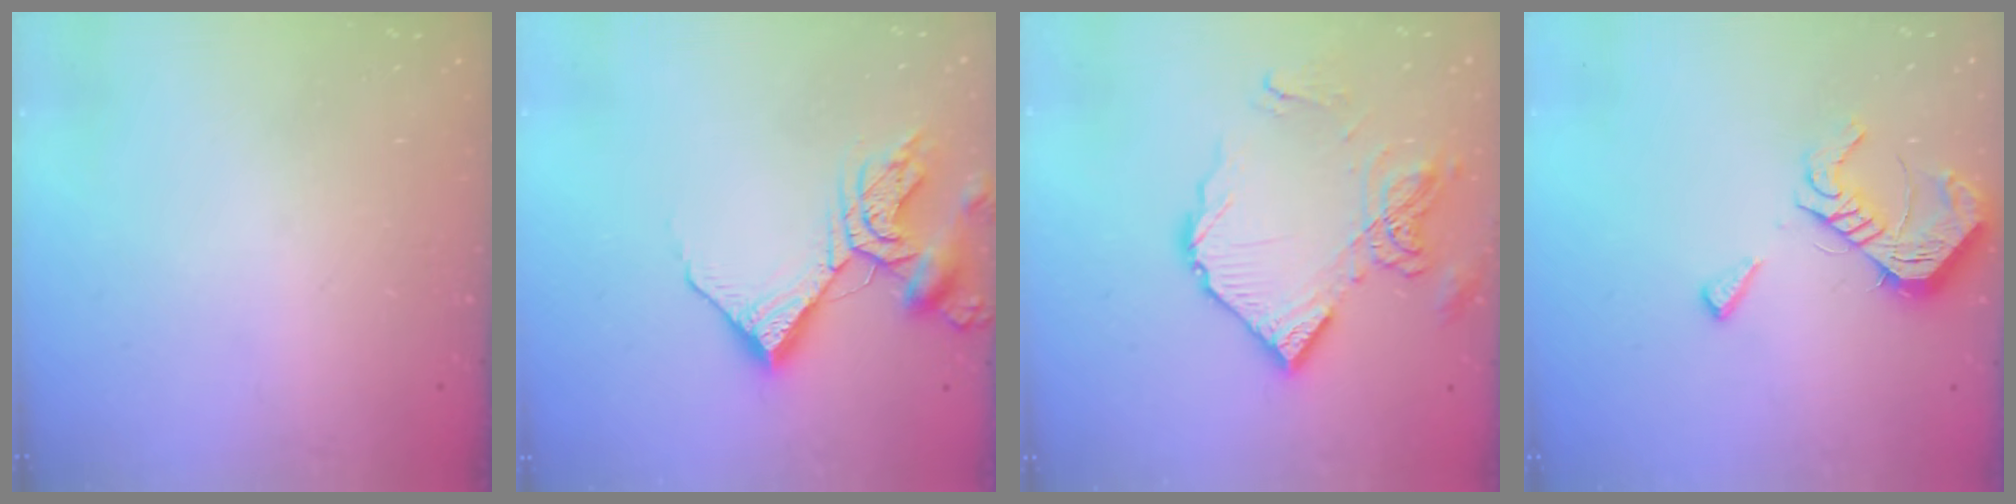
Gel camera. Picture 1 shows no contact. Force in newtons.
{"total": 11.9, "press": 11.8, "slide": 1.4}
{"total": 14.5, "press": 14.4, "slide": 1.4}
{"total": 11.1, "press": 11.1, "slide": 0.5}